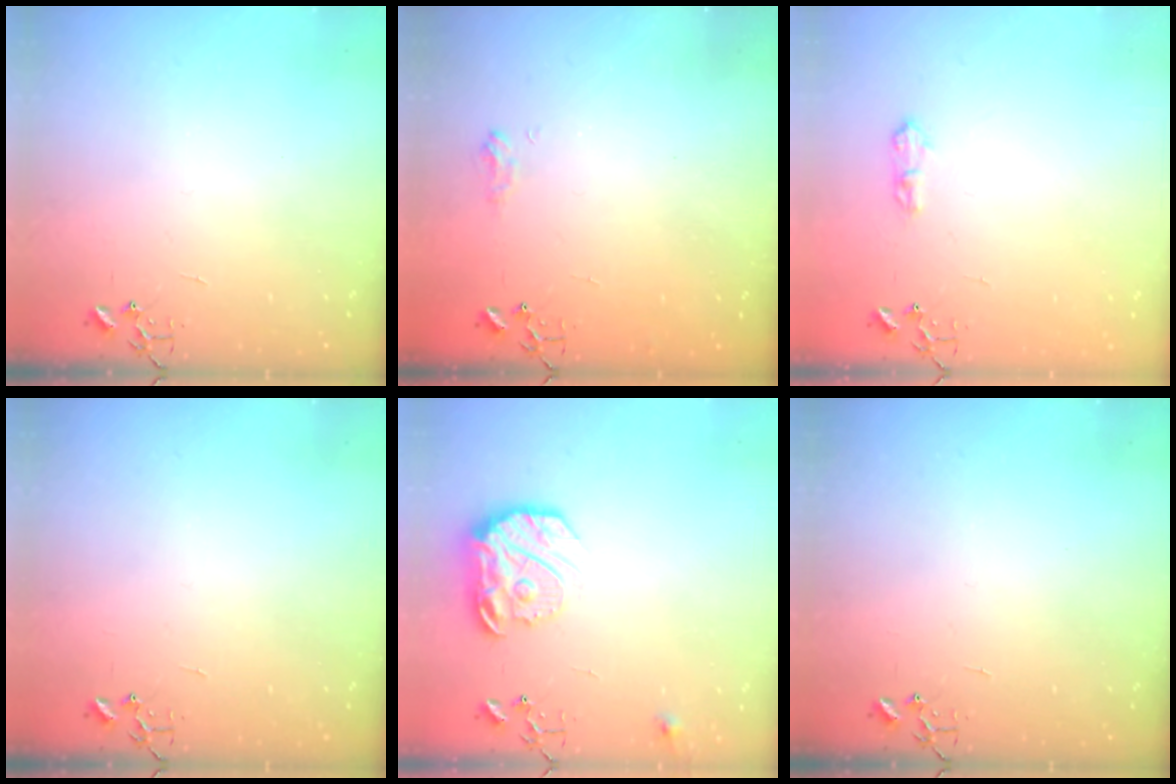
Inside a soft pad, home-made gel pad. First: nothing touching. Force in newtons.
{"total": 7.5, "press": 7.4, "slide": 0.8}
{"total": 7.1, "press": 7.0, "slide": 0.9}
{"total": 0.0}
{"total": 16.2, "press": 16.1, "slide": 1.4}
{"total": 0.0}